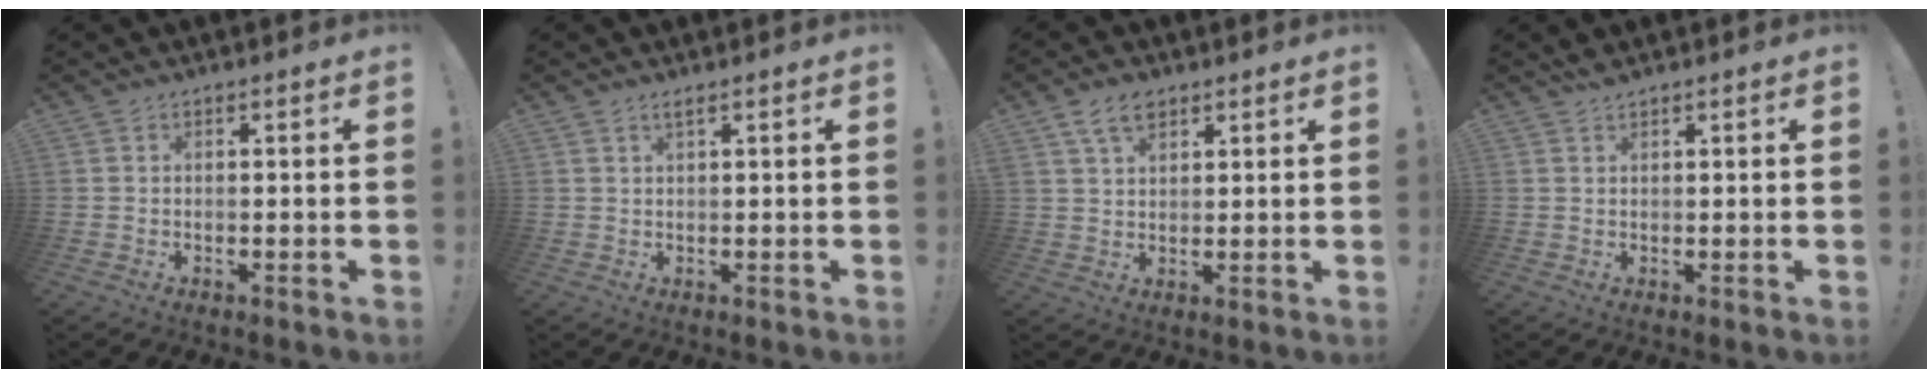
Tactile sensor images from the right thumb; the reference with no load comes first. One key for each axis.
{"total": 1.5, "fx": 1.1, "fy": 0.1, "fz": 1.0, "tx": -0.021, "ty": -0.001, "tz": 0.020}
{"total": 6.1, "fx": 3.9, "fy": 3.4, "fz": 3.2, "tx": -0.059, "ty": -0.010, "tz": 0.073}
{"total": 1.4, "fx": 1.4, "fy": 0.1, "fz": 0.3, "tx": 0.000, "ty": -0.007, "tz": 0.024}